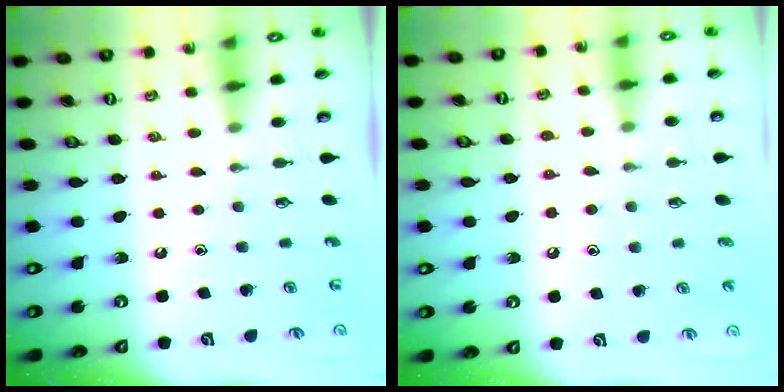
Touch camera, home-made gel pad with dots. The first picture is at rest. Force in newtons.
{"total": 5.8, "press": 5.8, "slide": 0.6}